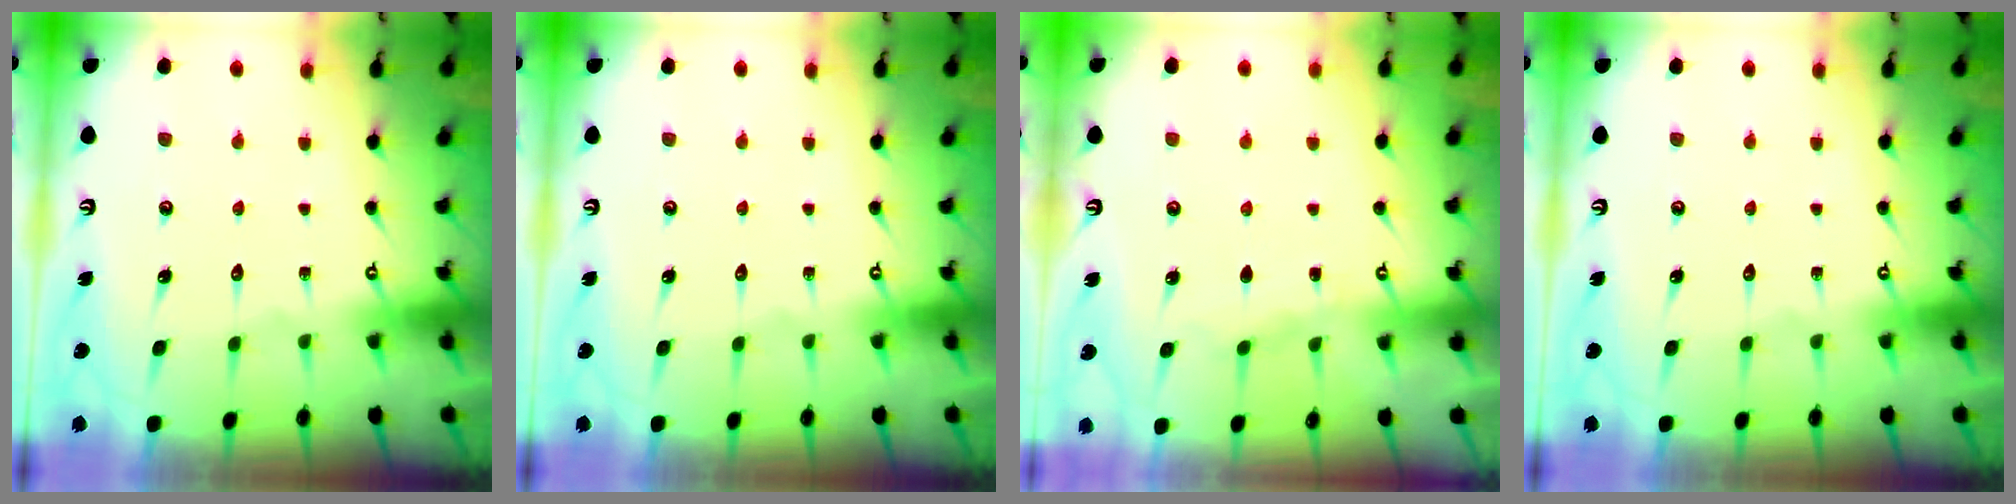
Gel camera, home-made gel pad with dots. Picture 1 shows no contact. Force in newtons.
{"total": 0.0}
{"total": 3.7, "press": 3.6, "slide": 0.5}
{"total": 0.0}